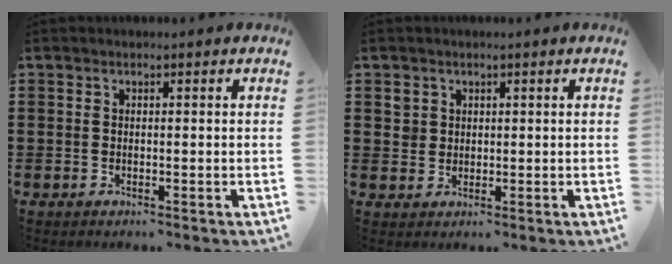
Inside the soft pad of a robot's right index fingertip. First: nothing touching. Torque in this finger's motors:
{"motor_torque": [0.13, 0.12, 0.00, 0.01]}